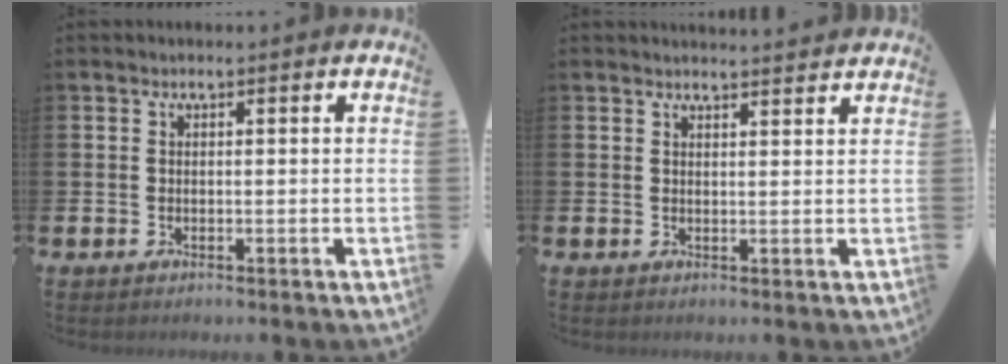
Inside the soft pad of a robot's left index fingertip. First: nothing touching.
{"total": 2.2, "force": [2.2, 0.0, -0.1], "torque": [0.007, -0.016, 0.038]}